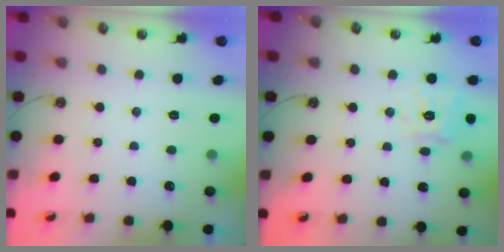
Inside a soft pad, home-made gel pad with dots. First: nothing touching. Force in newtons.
{"total": 11.4, "press": 11.3, "slide": 1.4}